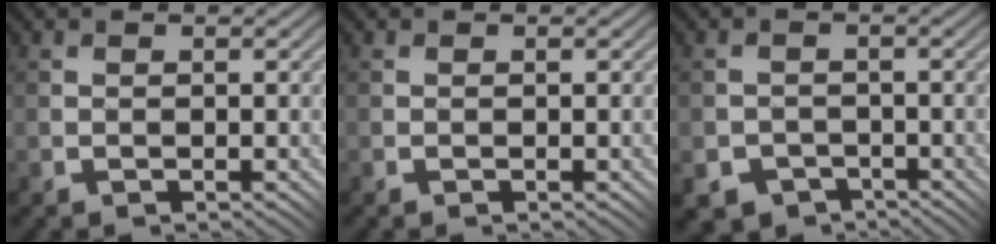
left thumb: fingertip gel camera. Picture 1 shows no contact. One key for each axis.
{"total": 0.0}
{"total": 4.1, "fx": -2.8, "fy": 3.0, "fz": 0.5, "tx": -0.006, "ty": 0.004, "tz": -0.046}